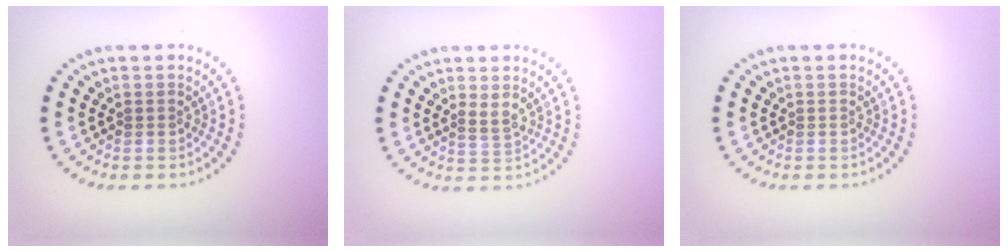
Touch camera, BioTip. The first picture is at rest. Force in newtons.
{"total": 1.2, "press": 0.9, "slide": 0.8}
{"total": 0.0}